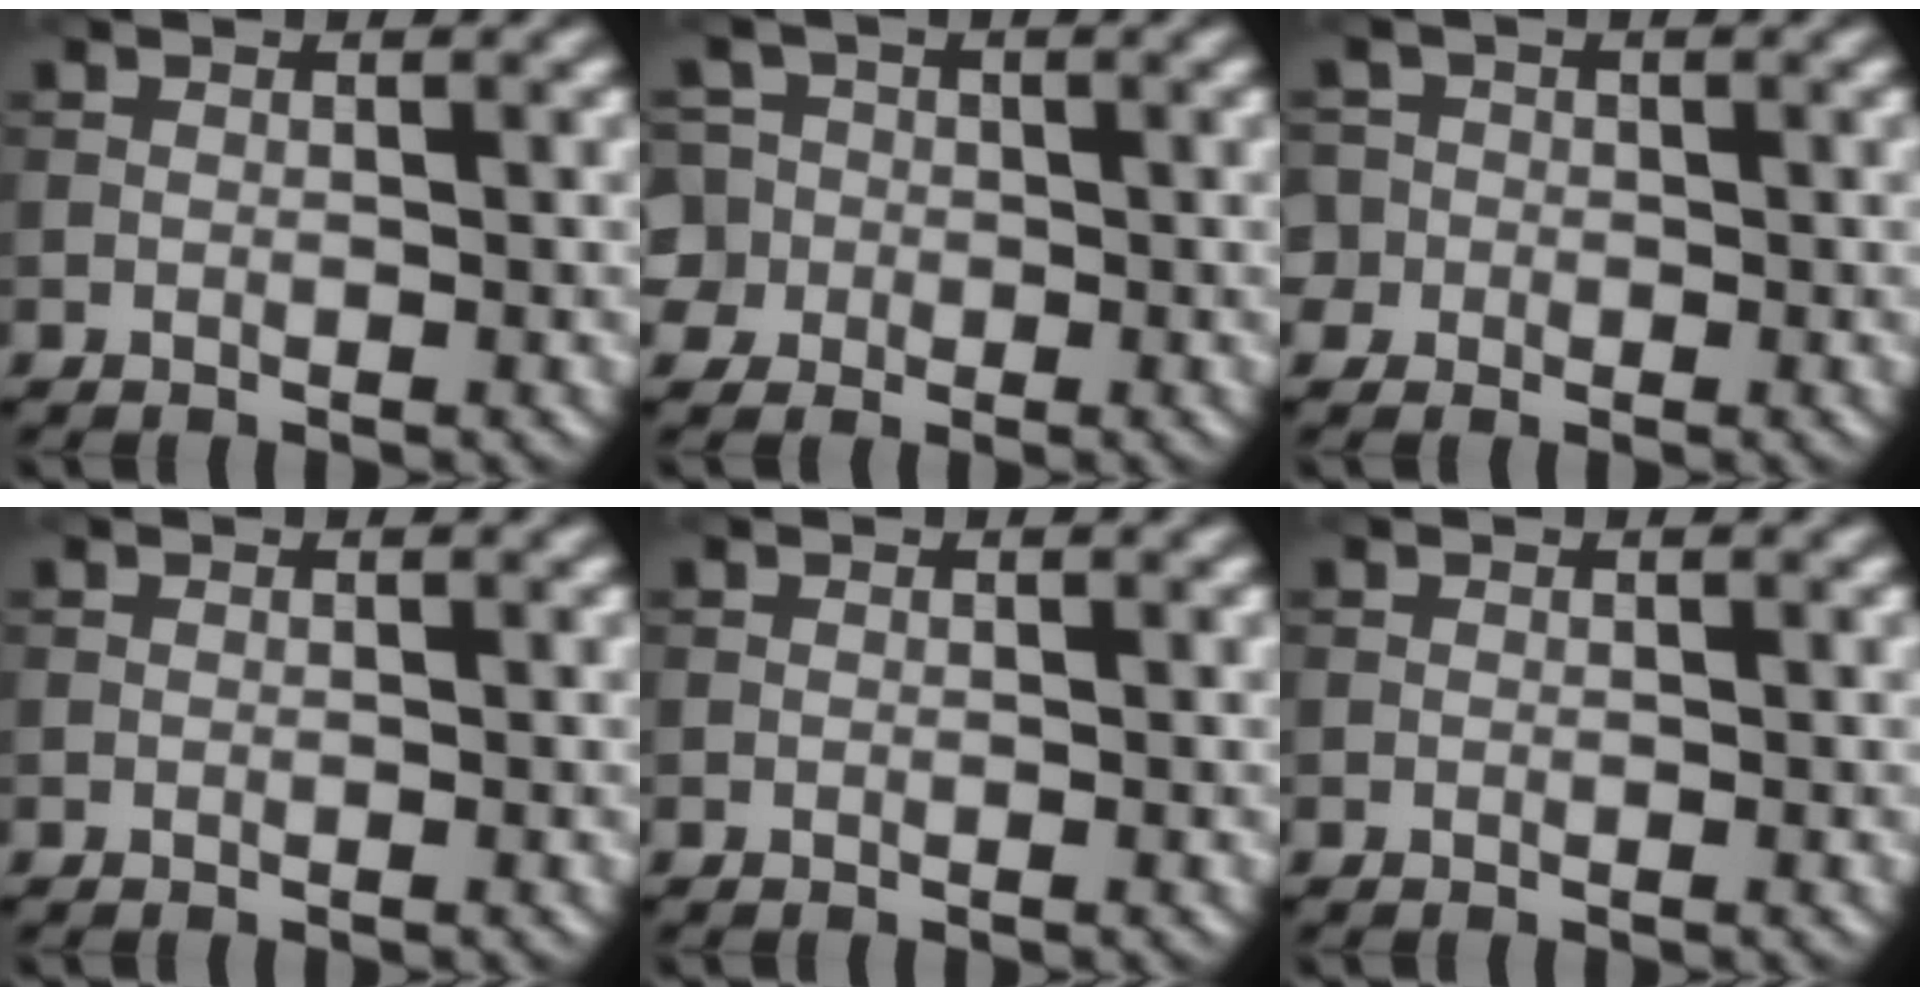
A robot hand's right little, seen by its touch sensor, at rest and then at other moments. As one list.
[{"total": 5.7, "force": [-0.1, 5.5, 1.4], "torque": [-0.027, 0.031, -0.038]}, {"total": 3.1, "force": [-0.5, 3.1, -0.2], "torque": [0.021, 0.022, -0.032]}, {"total": 0.0}, {"total": 0.0}, {"total": 0.0}]